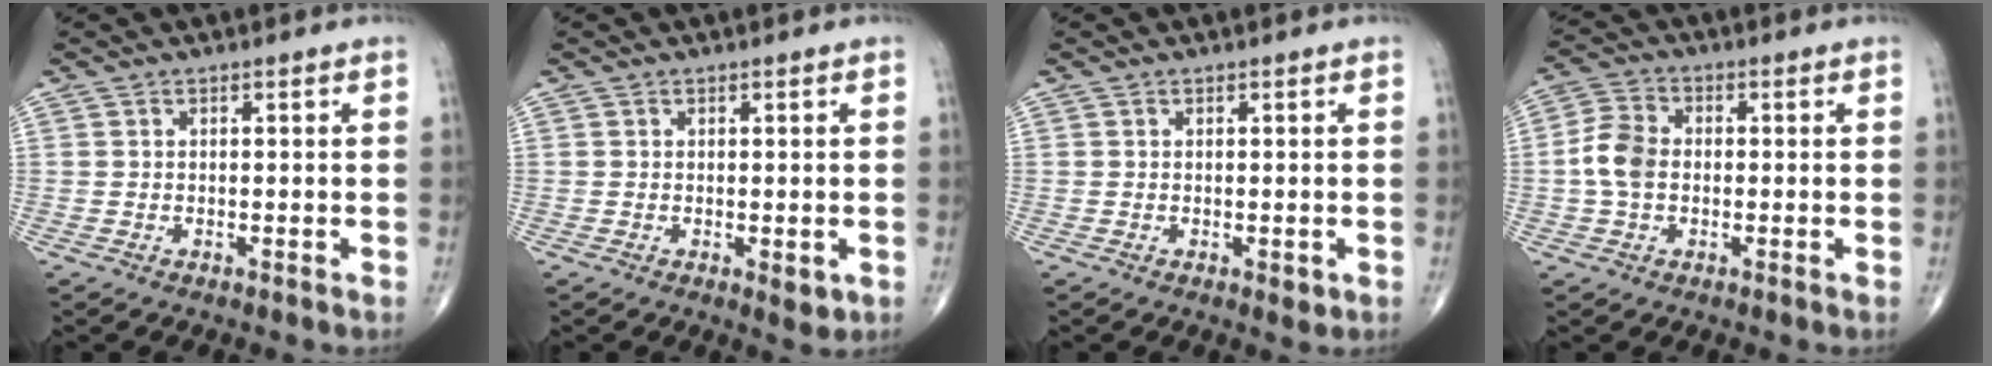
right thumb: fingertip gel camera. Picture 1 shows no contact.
{"total": 2.3, "force": [-0.4, 1.2, 1.9], "torque": [-0.021, -0.005, -0.003]}
{"total": 1.3, "force": [-0.2, 0.8, 1.0], "torque": [-0.010, -0.004, -0.001]}
{"total": 6.5, "force": [-0.5, 4.7, 4.5], "torque": [-0.090, 0.018, -0.018]}